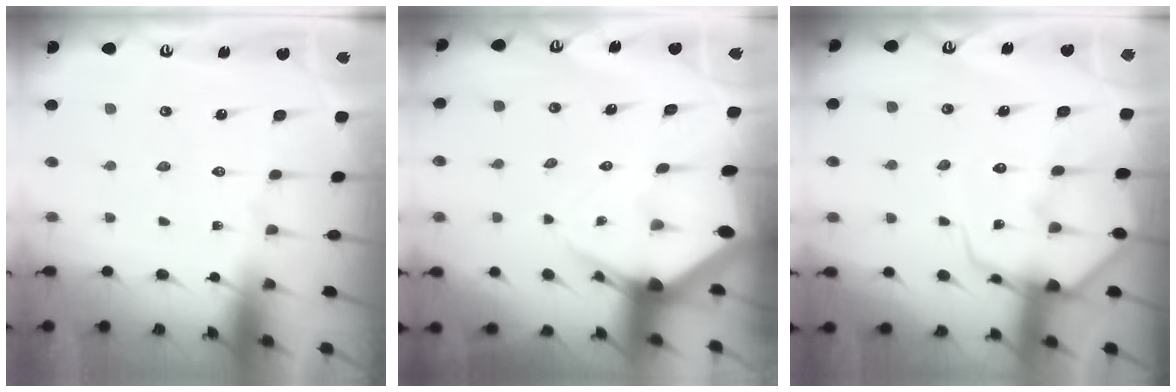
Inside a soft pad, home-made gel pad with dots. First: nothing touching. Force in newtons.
{"total": 5.3, "press": 5.3, "slide": 0.7}
{"total": 8.8, "press": 8.7, "slide": 1.0}